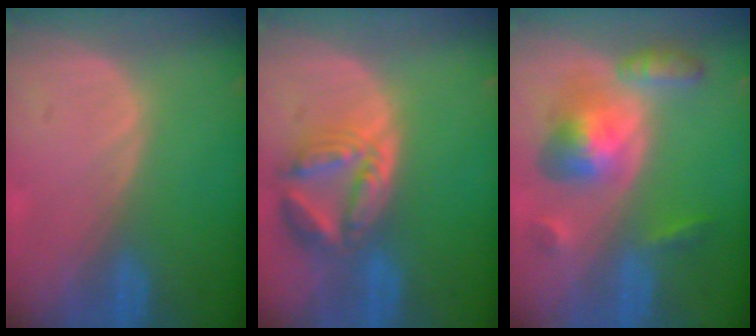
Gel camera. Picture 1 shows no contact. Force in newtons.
{"total": 8.0, "press": 7.1, "slide": 3.7}
{"total": 7.8, "press": 7.8, "slide": 0.5}